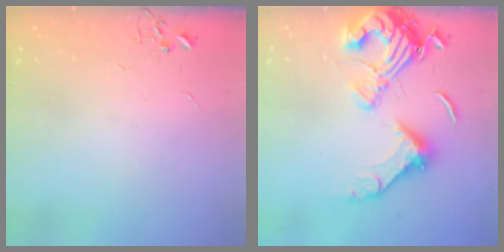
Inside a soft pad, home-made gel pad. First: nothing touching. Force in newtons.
{"total": 19.3, "press": 19.1, "slide": 2.7}